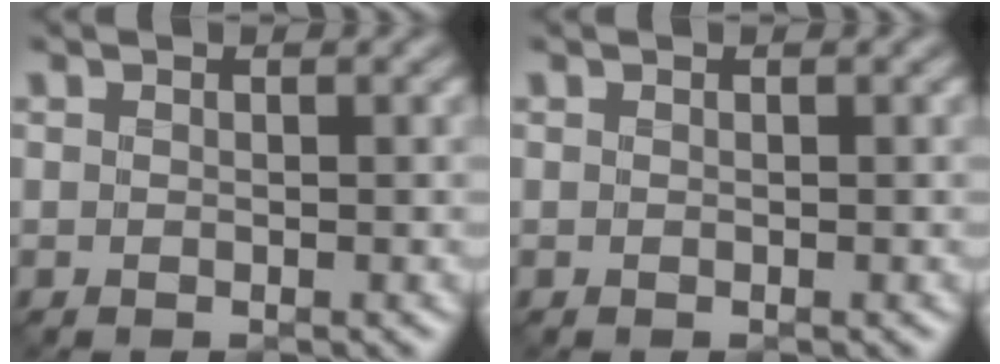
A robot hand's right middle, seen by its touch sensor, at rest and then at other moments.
{"total": 0.0}